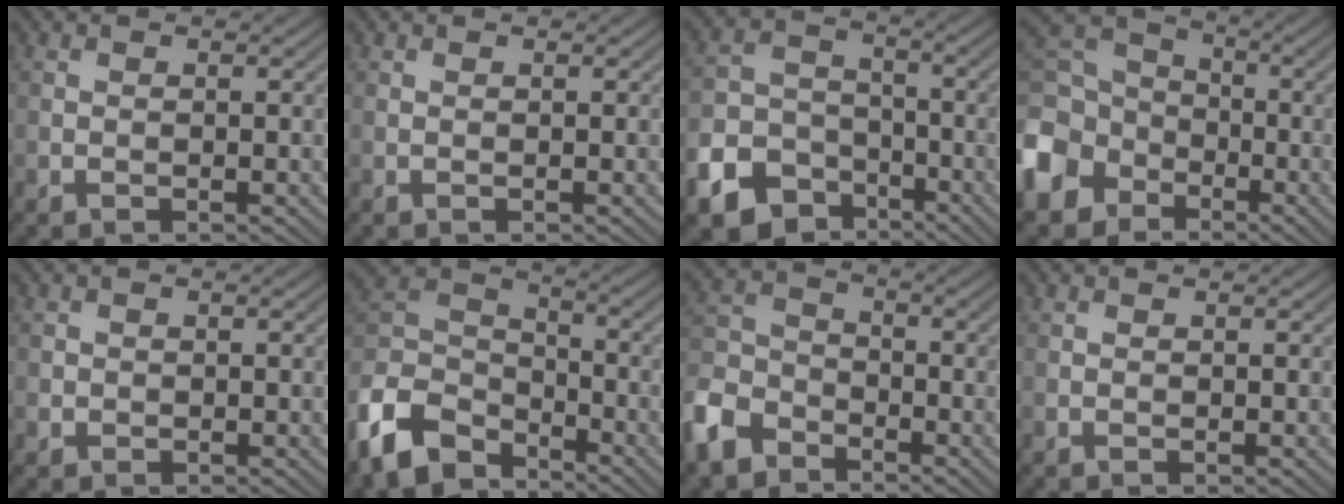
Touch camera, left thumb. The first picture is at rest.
{"total": 0.0}
{"total": 11.6, "force": [-7.0, 8.2, 4.2], "torque": [-0.117, -0.042, -0.126]}
{"total": 12.0, "force": [-4.7, 9.4, 5.7], "torque": [-0.190, -0.025, -0.102]}
{"total": 1.0, "force": [-0.2, 0.9, 0.1], "torque": [0.003, -0.005, -0.006]}
{"total": 11.8, "force": [-7.7, 6.5, 6.0], "torque": [-0.151, -0.009, -0.169]}
{"total": 8.8, "force": [-5.9, 5.1, 3.9], "torque": [-0.105, -0.009, -0.145]}
{"total": 0.0}